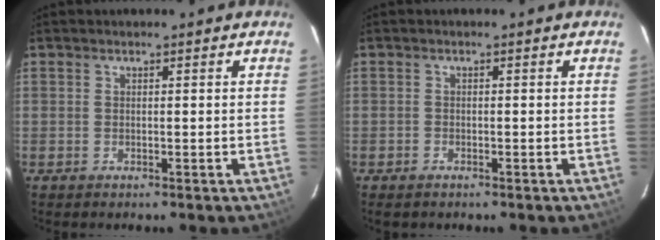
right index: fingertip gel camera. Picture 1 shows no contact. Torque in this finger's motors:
{"motor_torque": [0.24, -0.27, -0.06, -0.07]}